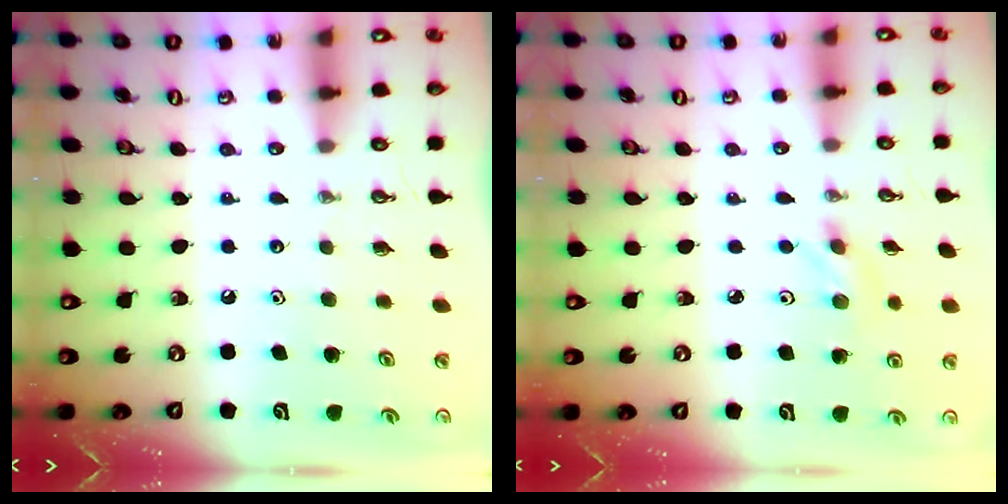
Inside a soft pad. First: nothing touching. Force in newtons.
{"total": 3.6, "press": 3.3, "slide": 1.4}